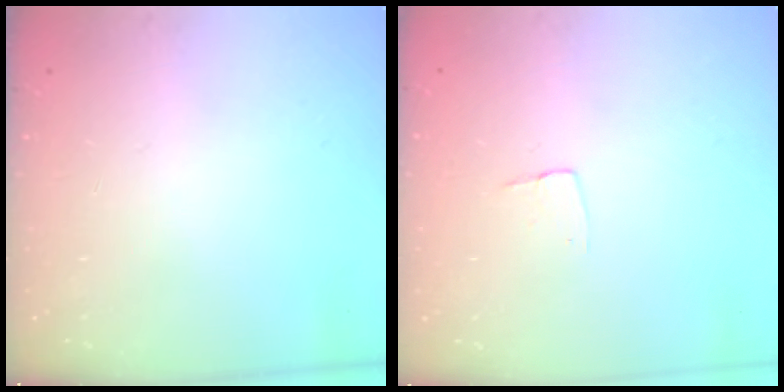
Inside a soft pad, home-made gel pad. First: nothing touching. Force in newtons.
{"total": 3.4, "press": 3.4, "slide": 0.2}